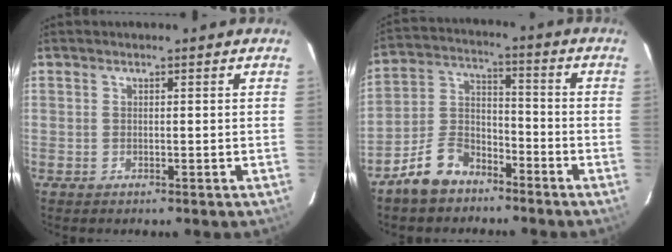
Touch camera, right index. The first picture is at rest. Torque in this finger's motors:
{"motor_torque": [0.11, -0.44, -0.21, -0.07]}